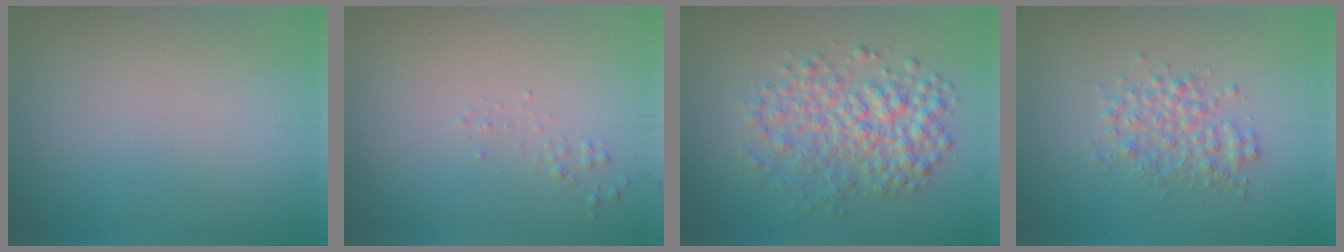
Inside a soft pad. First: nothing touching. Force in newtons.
{"total": 0.6, "press": 0.6, "slide": 0.0}
{"total": 5.2, "press": 5.2, "slide": 0.0}
{"total": 2.7, "press": 2.7, "slide": 0.0}